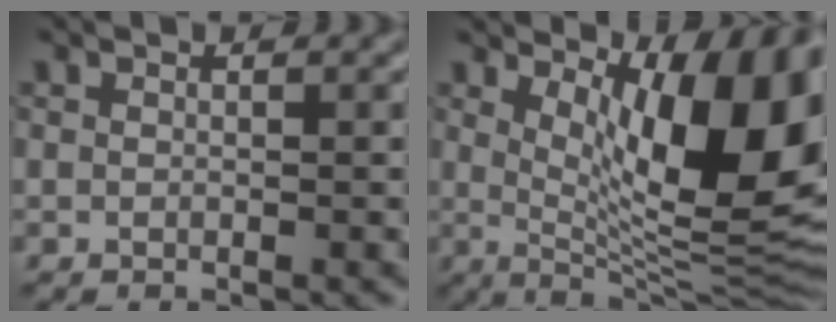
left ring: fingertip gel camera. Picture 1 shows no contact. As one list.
[{"total": 13.8, "force": [3.8, 4.8, 12.4], "torque": [-0.145, -0.012, 0.060]}]